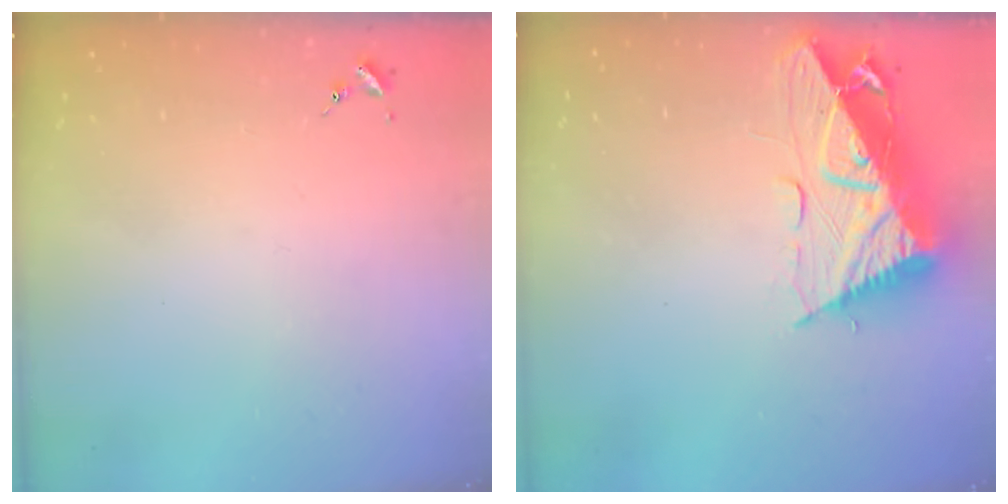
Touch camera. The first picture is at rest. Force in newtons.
{"total": 16.6, "press": 16.5, "slide": 1.5}